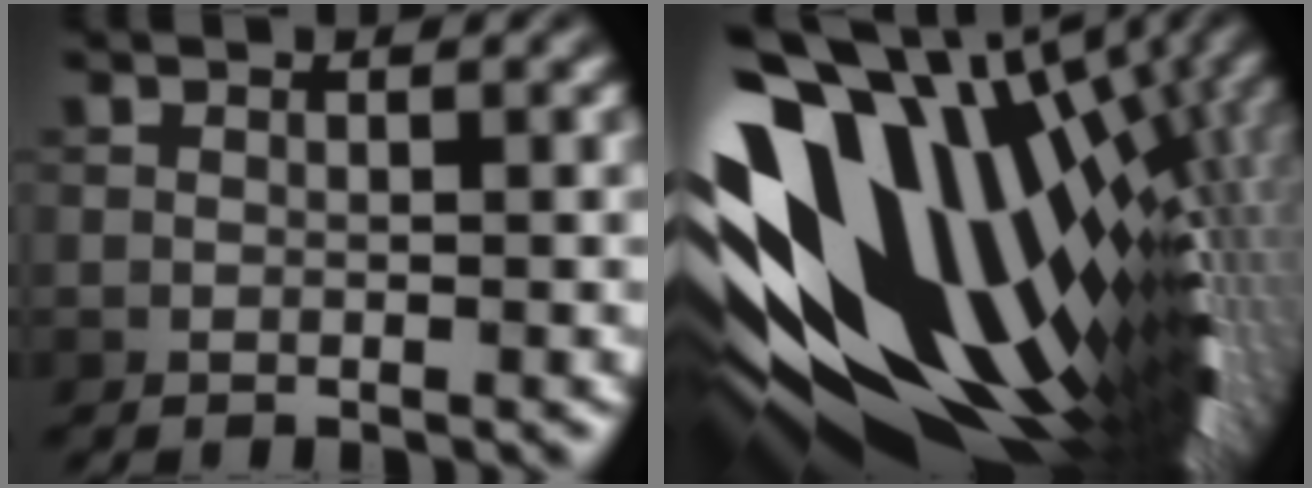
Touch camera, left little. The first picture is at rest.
{"total": 19.6, "force": [1.5, 10.9, 16.3], "torque": [-0.283, -0.035, 0.026]}